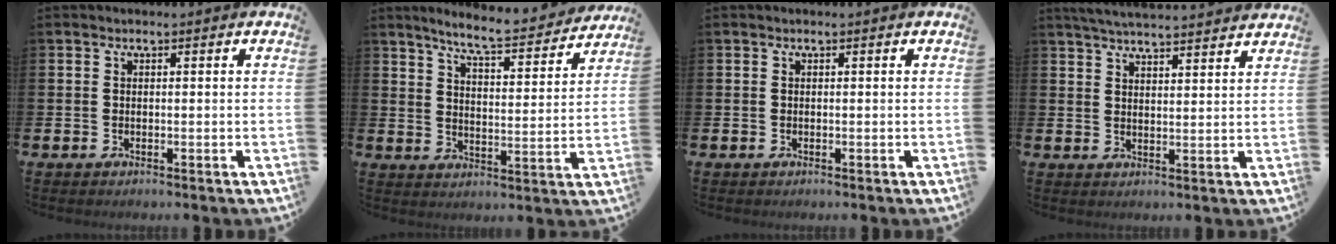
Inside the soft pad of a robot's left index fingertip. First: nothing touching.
{"total": 7.4, "force": [6.9, 0.3, 2.7], "torque": [-0.071, -0.044, 0.118]}
{"total": 0.0}
{"total": 4.7, "force": [4.7, -0.1, 0.6], "torque": [-0.019, -0.025, 0.083]}